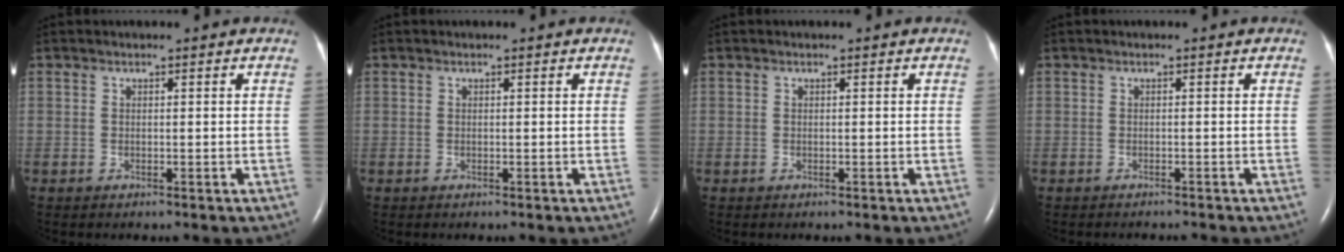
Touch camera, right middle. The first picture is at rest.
{"total": 0.0}
{"total": 0.0}
{"total": 2.3, "force": [-2.2, 0.1, 0.5], "torque": [-0.008, -0.004, -0.026]}